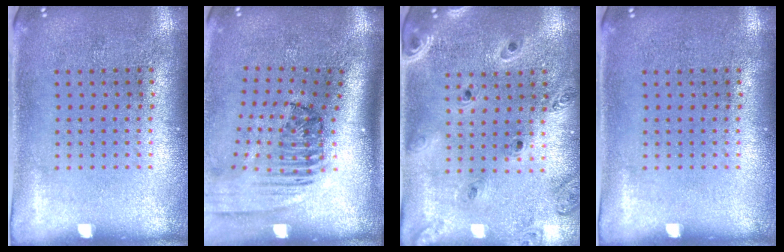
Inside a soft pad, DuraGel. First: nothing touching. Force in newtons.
{"total": 2.4, "press": 1.7, "slide": 1.7}
{"total": 1.4, "press": 1.4, "slide": 0.1}
{"total": 0.0}